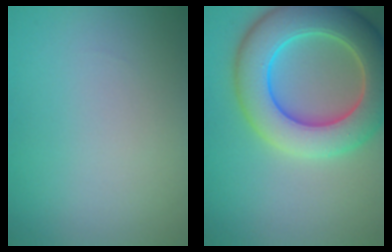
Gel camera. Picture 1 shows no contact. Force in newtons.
{"total": 9.9, "press": 9.8, "slide": 0.4}